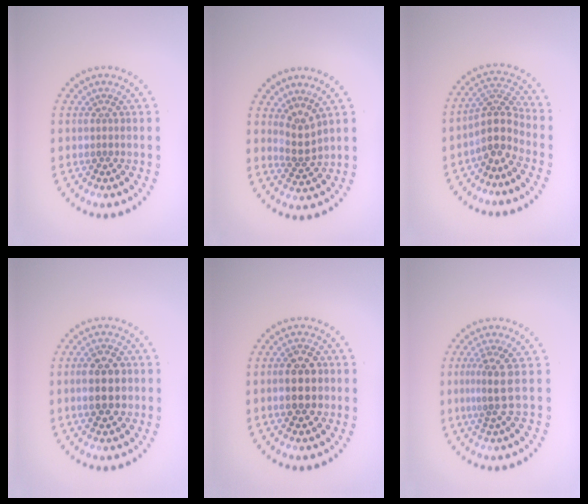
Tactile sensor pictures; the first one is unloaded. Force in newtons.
{"total": 2.4, "press": 1.8, "slide": 1.7}
{"total": 3.5, "press": 2.7, "slide": 2.3}
{"total": 4.7, "press": 4.7, "slide": 0.2}
{"total": 3.6, "press": 3.6, "slide": 0.2}
{"total": 2.7, "press": 2.0, "slide": 1.9}